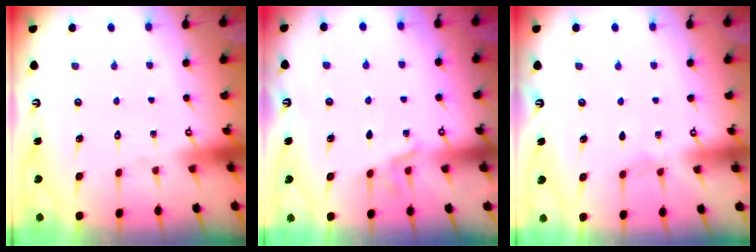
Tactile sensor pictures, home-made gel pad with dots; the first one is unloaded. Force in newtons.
{"total": 5.4, "press": 5.3, "slide": 0.8}
{"total": 2.9, "press": 2.9, "slide": 0.4}